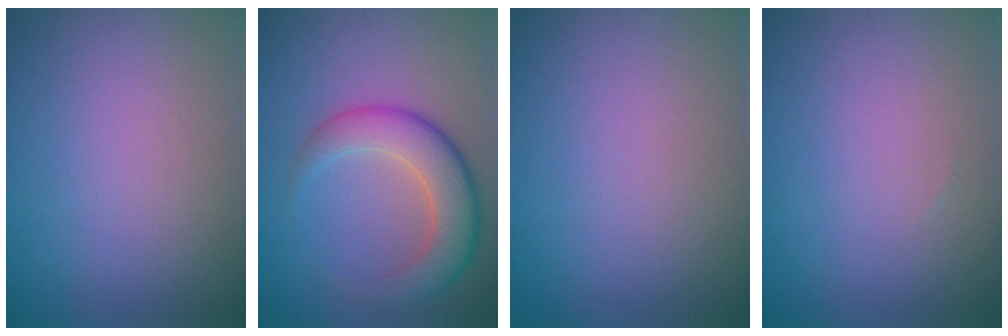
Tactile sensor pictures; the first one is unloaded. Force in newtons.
{"total": 6.0, "press": 6.0, "slide": 0.2}
{"total": 0.0}
{"total": 0.0}